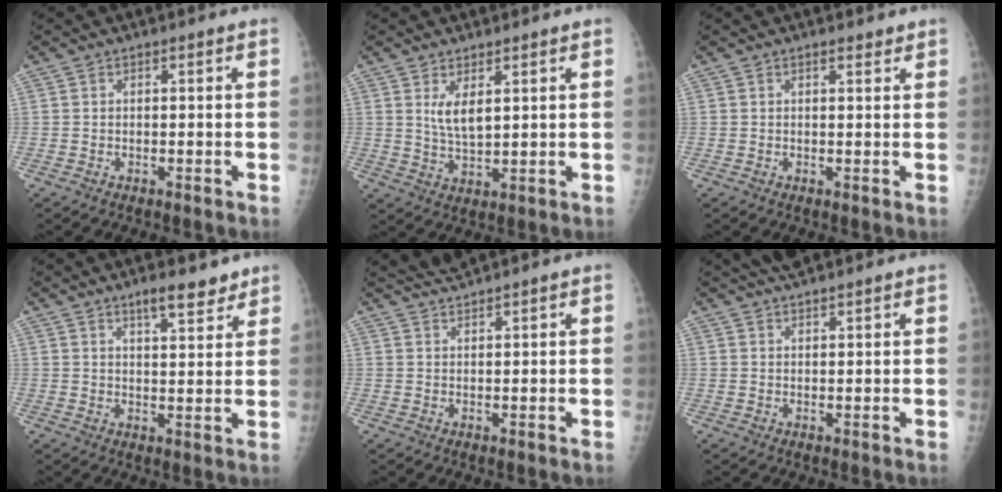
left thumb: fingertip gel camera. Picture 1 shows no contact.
{"total": 4.9, "force": [2.1, 1.9, 4.0], "torque": [-0.071, -0.021, 0.048]}
{"total": 1.5, "force": [1.3, 0.5, 0.7], "torque": [-0.006, -0.007, 0.018]}
{"total": 6.5, "force": [4.9, 1.8, 3.8], "torque": [-0.039, -0.033, 0.074]}
{"total": 2.5, "force": [2.4, -0.6, 0.3], "torque": [-0.005, 0.000, 0.054]}
{"total": 4.7, "force": [4.0, 0.9, 2.2], "torque": [-0.026, 0.008, 0.069]}